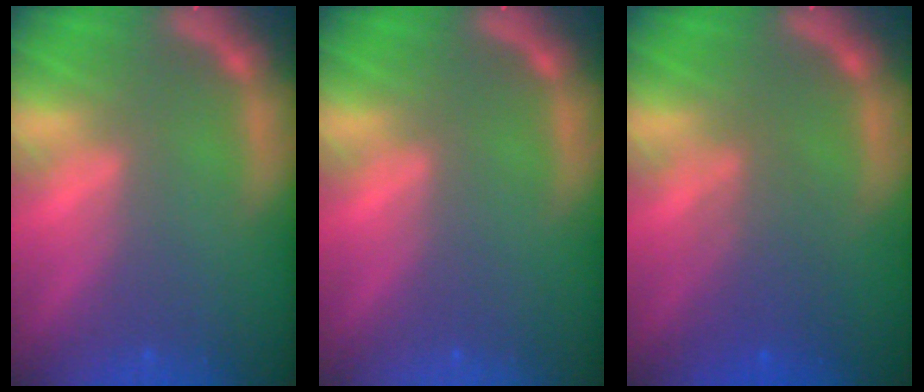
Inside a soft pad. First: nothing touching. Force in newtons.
{"total": 0.0}
{"total": 3.6}